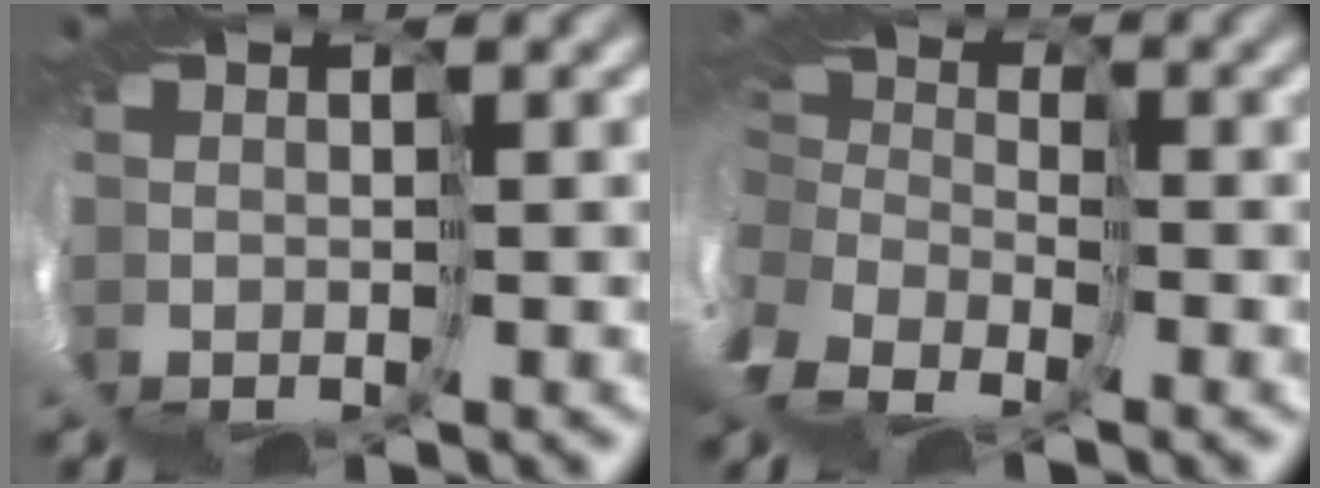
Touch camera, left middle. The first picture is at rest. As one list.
[{"total": 8.9, "force": [-5.3, 6.2, 3.7], "torque": [-0.114, -0.022, -0.068]}]